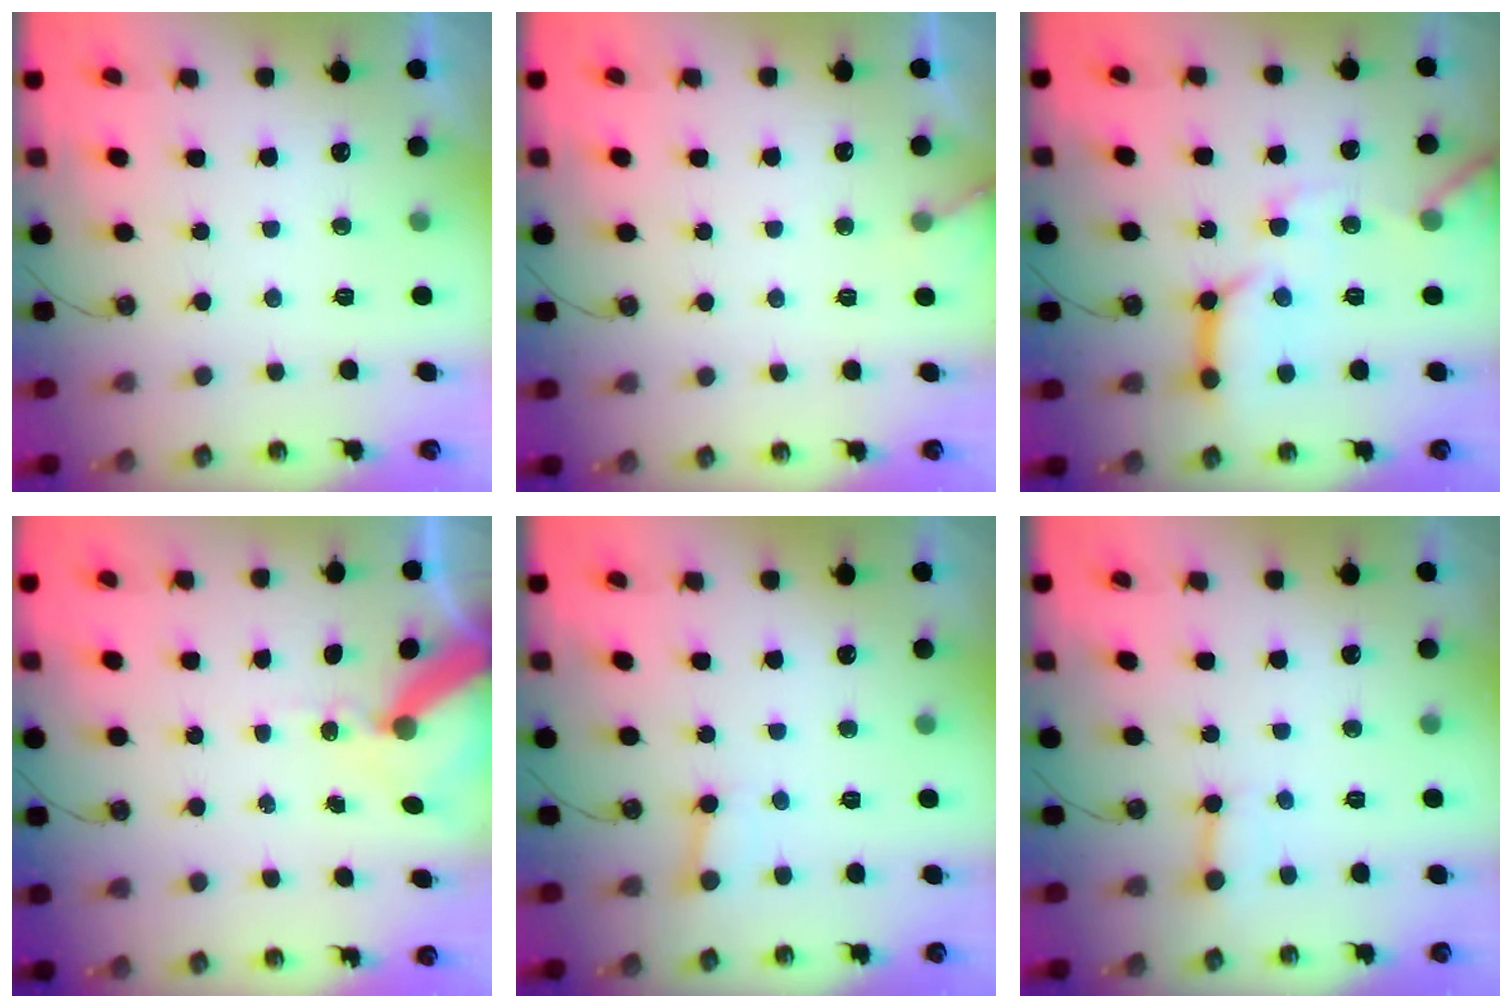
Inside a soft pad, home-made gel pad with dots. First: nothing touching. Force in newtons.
{"total": 5.3, "press": 5.3, "slide": 0.3}
{"total": 15.4, "press": 15.3, "slide": 1.7}
{"total": 10.2, "press": 10.1, "slide": 1.4}
{"total": 2.0, "press": 2.0, "slide": 0.2}
{"total": 2.8, "press": 2.8, "slide": 0.4}